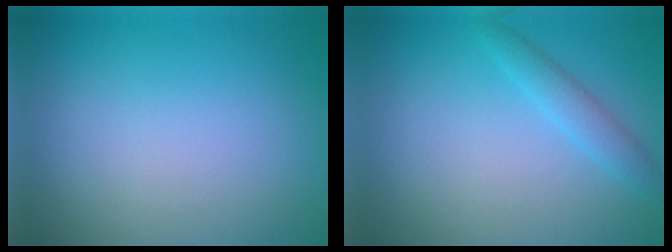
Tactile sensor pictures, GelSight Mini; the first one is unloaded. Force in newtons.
{"total": 1.9, "press": 1.9, "slide": 0.1}